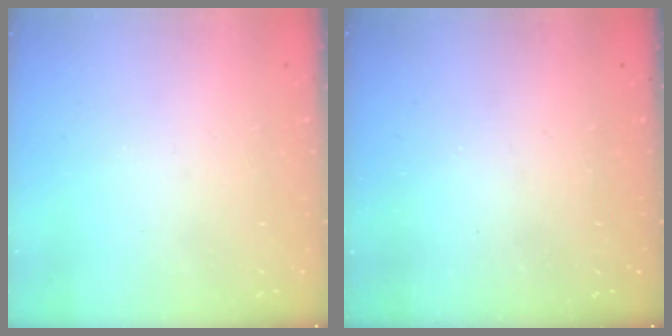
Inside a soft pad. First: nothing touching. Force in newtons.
{"total": 3.1, "press": 3.0, "slide": 0.4}